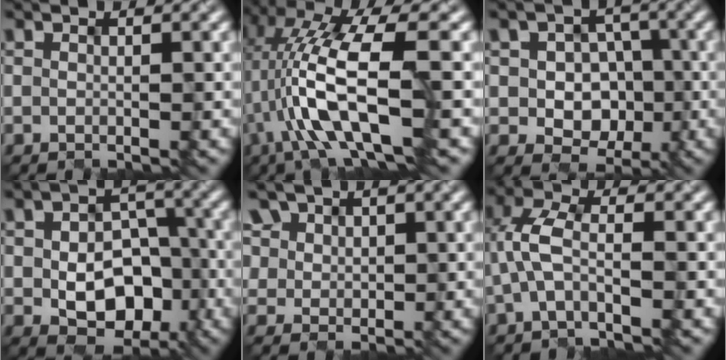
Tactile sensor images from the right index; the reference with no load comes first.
{"total": 10.6, "force": [-2.3, 3.1, 9.9], "torque": [-0.194, 0.000, -0.038]}
{"total": 6.2, "force": [-0.9, 5.2, 3.2], "torque": [-0.041, 0.009, -0.021]}
{"total": 7.4, "force": [-1.9, 5.1, 5.0], "torque": [-0.072, -0.009, -0.016]}
{"total": 4.7, "force": [2.5, 3.8, 1.3], "torque": [-0.063, 0.000, 0.054]}
{"total": 3.7, "force": [-0.9, 1.6, 3.2], "torque": [-0.081, 0.012, -0.018]}